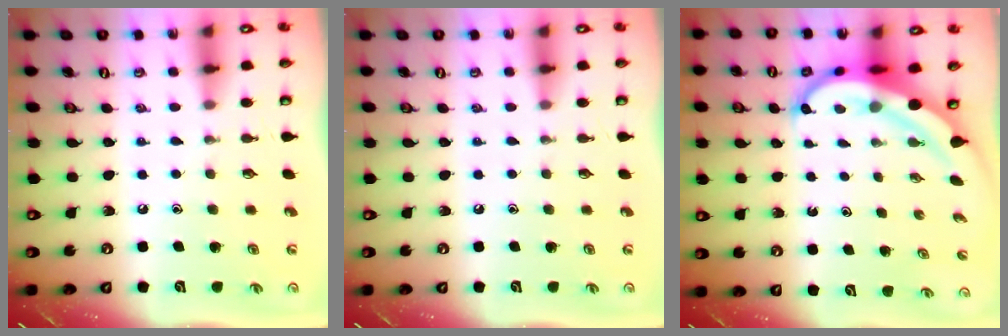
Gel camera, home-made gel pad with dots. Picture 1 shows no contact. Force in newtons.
{"total": 0.0}
{"total": 6.7, "press": 6.6, "slide": 1.5}